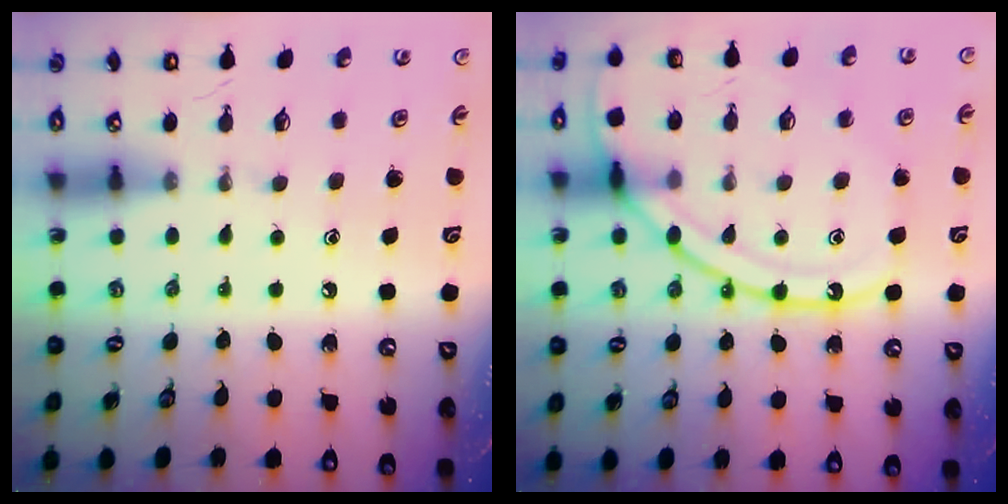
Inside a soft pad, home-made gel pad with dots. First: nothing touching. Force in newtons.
{"total": 15.8, "press": 15.7, "slide": 1.5}